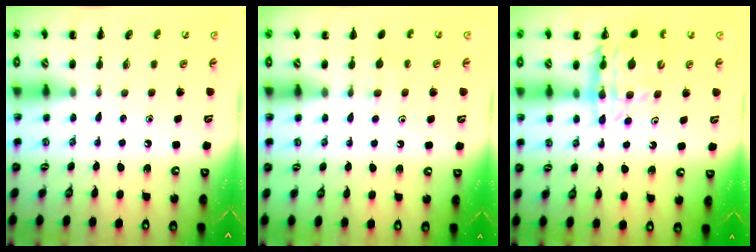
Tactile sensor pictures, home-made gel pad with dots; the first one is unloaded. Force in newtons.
{"total": 5.2, "press": 4.9, "slide": 1.9}
{"total": 12.9, "press": 12.4, "slide": 3.7}